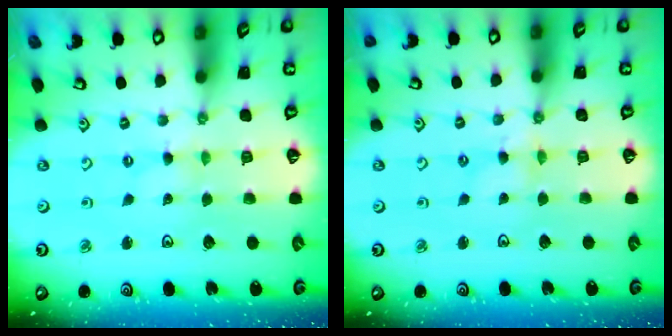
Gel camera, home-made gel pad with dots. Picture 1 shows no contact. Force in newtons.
{"total": 2.3, "press": 2.2, "slide": 0.4}